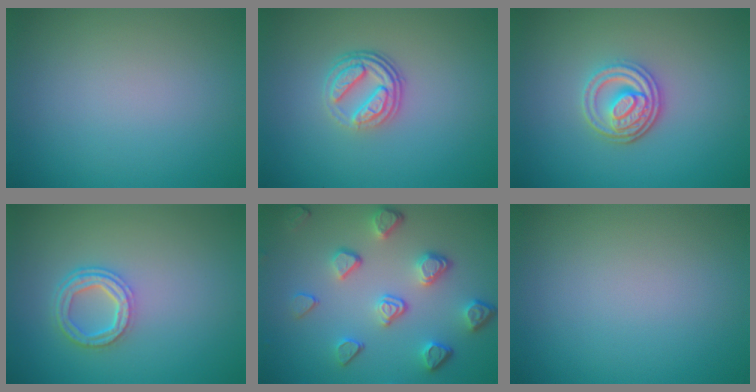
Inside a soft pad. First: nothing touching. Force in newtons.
{"total": 3.9, "press": 2.8, "slide": 2.7}
{"total": 3.9, "press": 3.1, "slide": 2.3}
{"total": 3.6, "press": 2.8, "slide": 2.3}
{"total": 5.0, "press": 3.7, "slide": 3.3}
{"total": 0.0}